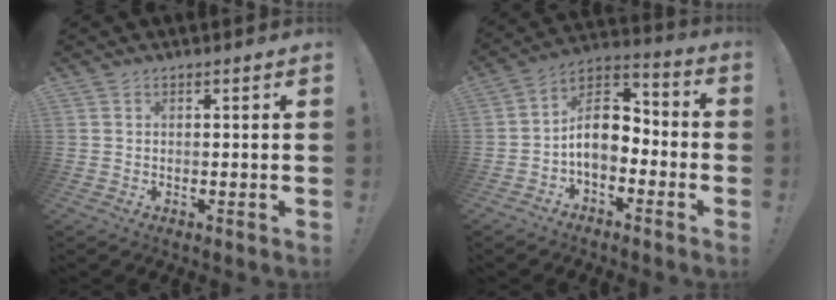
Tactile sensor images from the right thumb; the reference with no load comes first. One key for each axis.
{"total": 11.5, "fx": -1.4, "fy": 8.1, "fz": 8.1, "tx": -0.133, "ty": 0.012, "tz": -0.020}